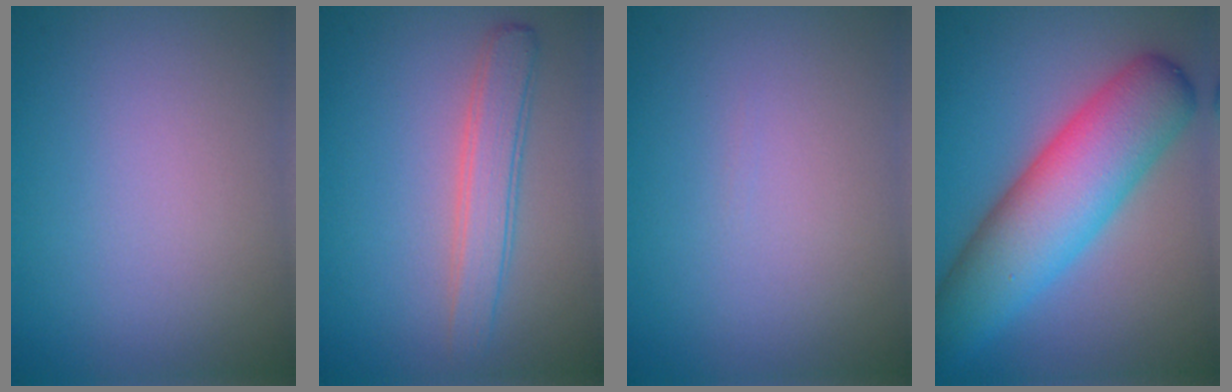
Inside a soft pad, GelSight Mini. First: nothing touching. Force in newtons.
{"total": 3.0, "press": 3.0, "slide": 0.1}
{"total": 0.0}
{"total": 9.5, "press": 9.5, "slide": 0.2}